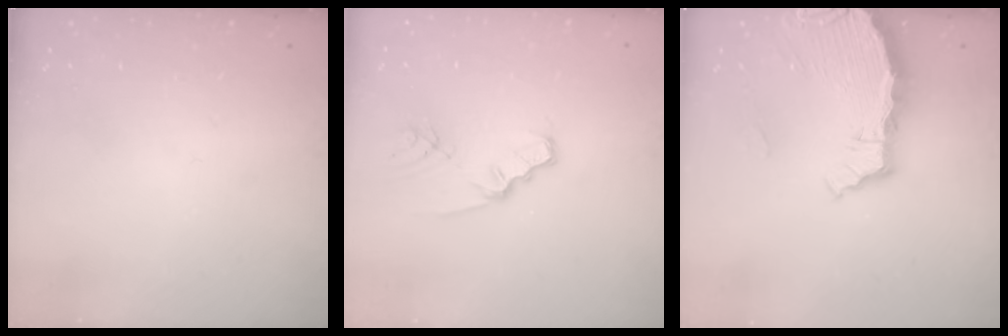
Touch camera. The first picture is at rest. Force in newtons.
{"total": 2.7, "press": 2.7, "slide": 0.3}
{"total": 5.3, "press": 5.3, "slide": 0.5}